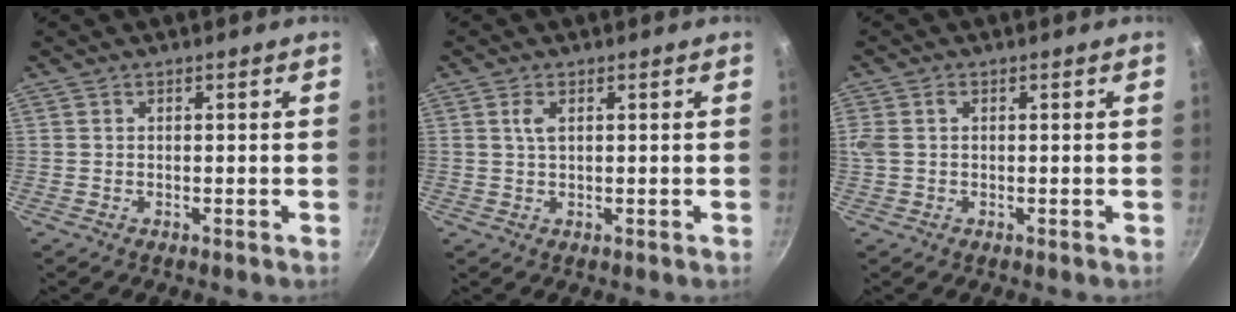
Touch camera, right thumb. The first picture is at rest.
{"total": 2.0, "force": [0.7, 0.9, 1.7], "torque": [-0.033, -0.002, 0.015]}
{"total": 2.5, "force": [0.5, 1.7, 1.8], "torque": [-0.039, 0.005, 0.009]}